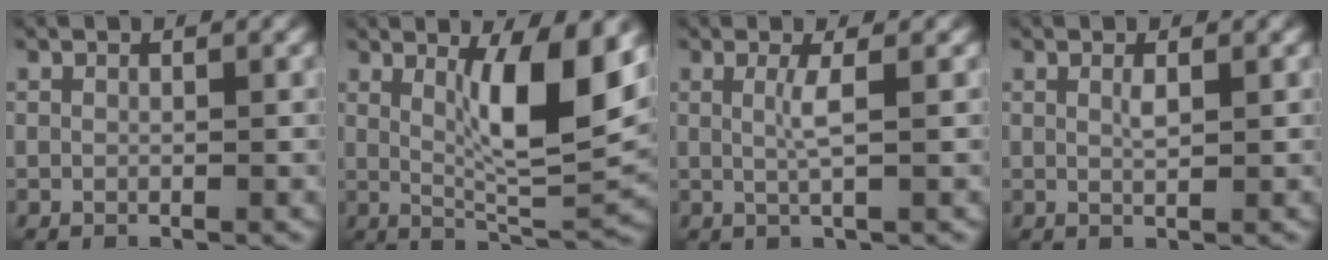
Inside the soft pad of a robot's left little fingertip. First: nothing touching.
{"total": 8.5, "force": [2.2, 2.0, 8.0], "torque": [-0.123, -0.013, 0.037]}
{"total": 1.9, "force": [0.0, 0.2, 1.9], "torque": [-0.037, -0.004, -0.003]}
{"total": 0.9, "force": [0.1, 0.2, 0.8], "torque": [-0.018, -0.001, 0.001]}